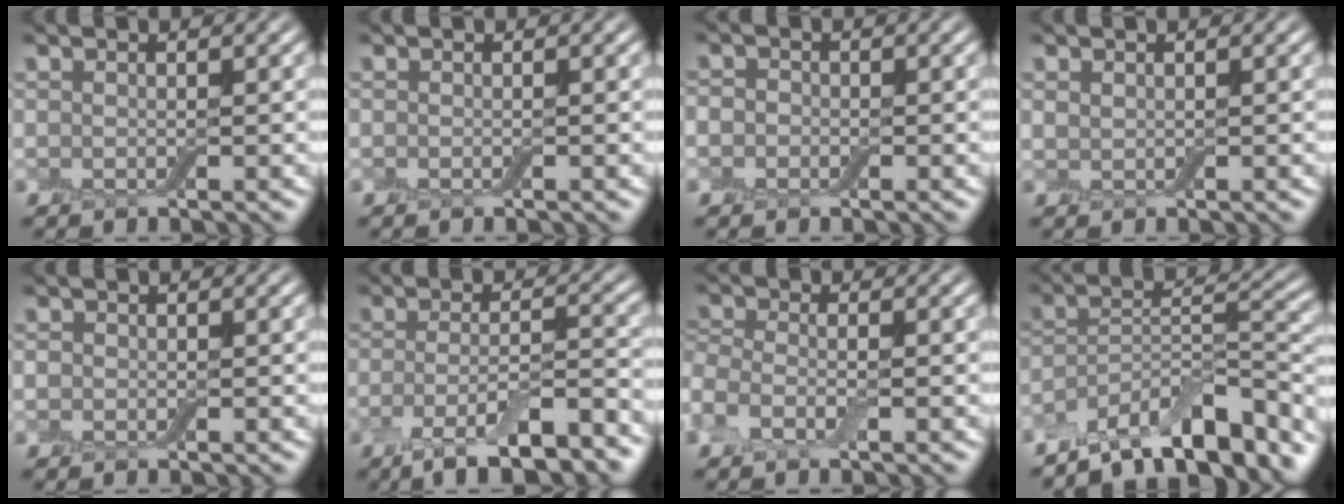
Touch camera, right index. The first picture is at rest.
{"total": 0.0}
{"total": 1.6, "force": [-0.5, 1.4, 0.5], "torque": [0.006, 0.004, -0.023]}
{"total": 0.5, "force": [0.3, 0.4, 0.1], "torque": [-0.006, 0.003, 0.004]}
{"total": 0.6, "force": [-0.2, 0.6, 0.1], "torque": [0.000, 0.000, -0.005]}
{"total": 7.7, "force": [-4.7, 1.9, 5.8], "torque": [-0.099, 0.001, -0.086]}
{"total": 2.1, "force": [-0.8, 1.1, 1.6], "torque": [-0.041, 0.004, -0.031]}
{"total": 11.0, "force": [-8.4, 3.4, 6.1], "torque": [-0.086, 0.018, -0.152]}